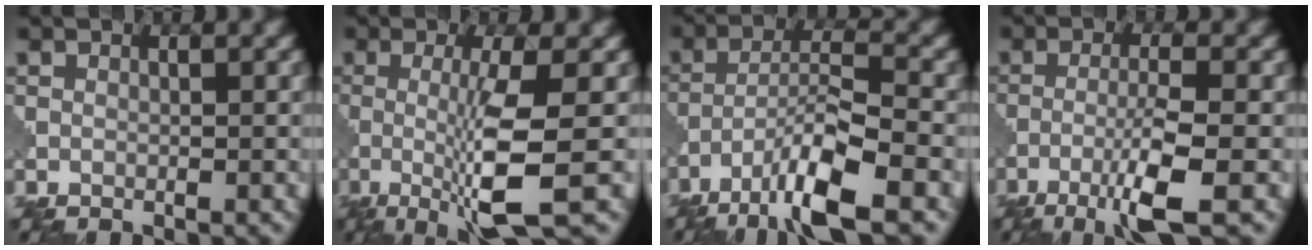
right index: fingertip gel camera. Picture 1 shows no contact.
{"total": 6.6, "force": [-1.2, 0.9, 6.4], "torque": [-0.114, -0.011, -0.027]}
{"total": 7.9, "force": [-4.9, 1.3, 6.0], "torque": [-0.105, 0.005, -0.095]}
{"total": 5.5, "force": [-2.6, 0.5, 4.8], "torque": [-0.084, 0.005, -0.057]}